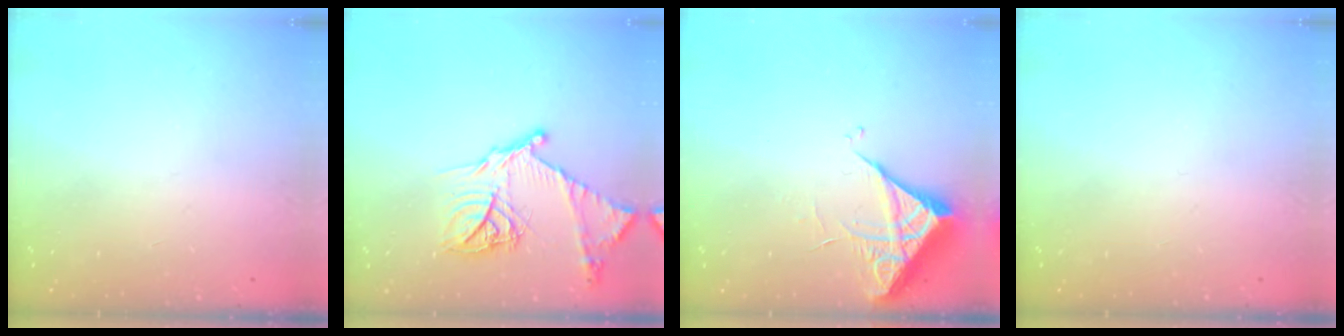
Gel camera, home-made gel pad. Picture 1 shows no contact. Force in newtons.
{"total": 19.1, "press": 19.0, "slide": 1.7}
{"total": 5.8, "press": 5.8, "slide": 0.2}
{"total": 0.0}